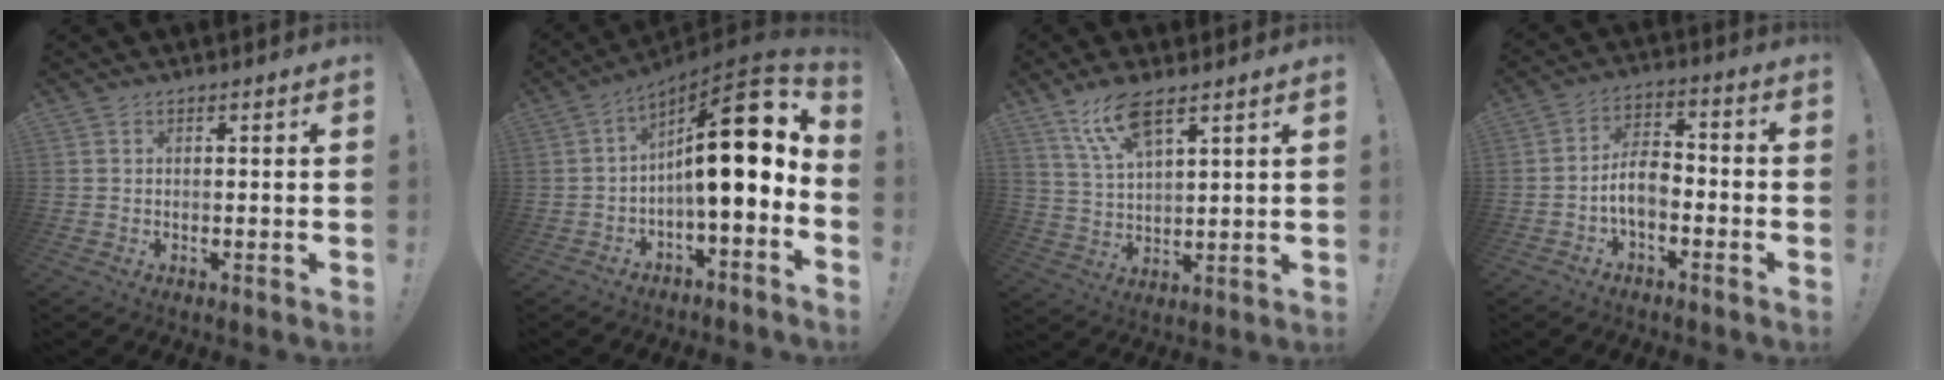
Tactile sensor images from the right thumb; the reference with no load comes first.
{"total": 17.9, "force": [3.3, 4.7, 17.0], "torque": [-0.255, -0.018, 0.050]}
{"total": 9.8, "force": [6.7, 3.4, 6.3], "torque": [-0.121, -0.023, 0.125]}
{"total": 7.8, "force": [-3.0, 4.4, 5.8], "torque": [-0.115, 0.010, -0.054]}